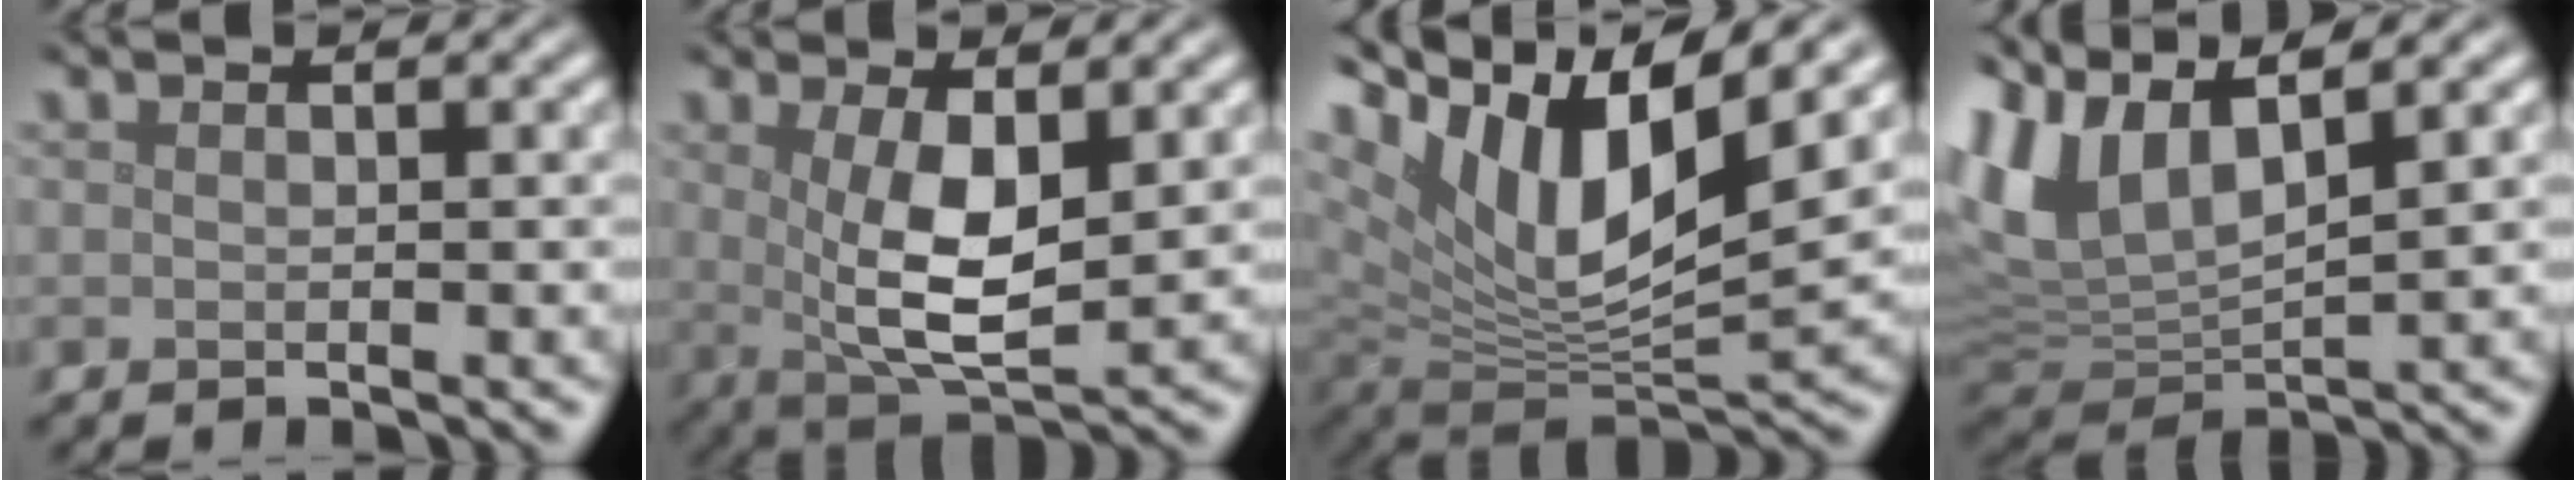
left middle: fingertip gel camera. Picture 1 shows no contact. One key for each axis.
{"total": 6.4, "fx": 1.0, "fy": 2.3, "fz": 5.9, "tx": -0.116, "ty": -0.014, "tz": 0.024}
{"total": 12.8, "fx": 6.3, "fy": 5.2, "fz": 9.8, "tx": -0.189, "ty": 0.014, "tz": 0.114}
{"total": 7.7, "fx": 4.2, "fy": 3.4, "fz": 5.5, "tx": -0.136, "ty": 0.013, "tz": 0.084}